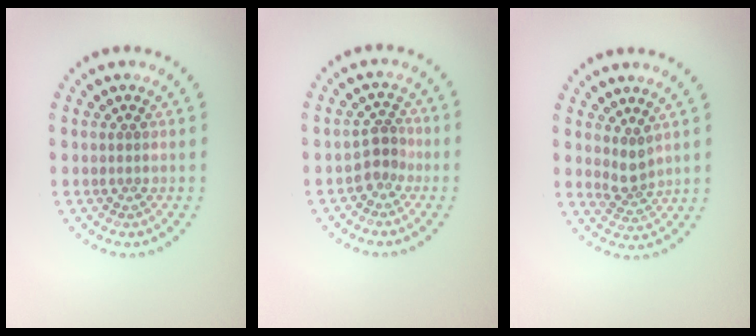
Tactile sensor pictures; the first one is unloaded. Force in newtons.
{"total": 2.0, "press": 1.5, "slide": 1.3}
{"total": 2.0, "press": 1.6, "slide": 1.2}